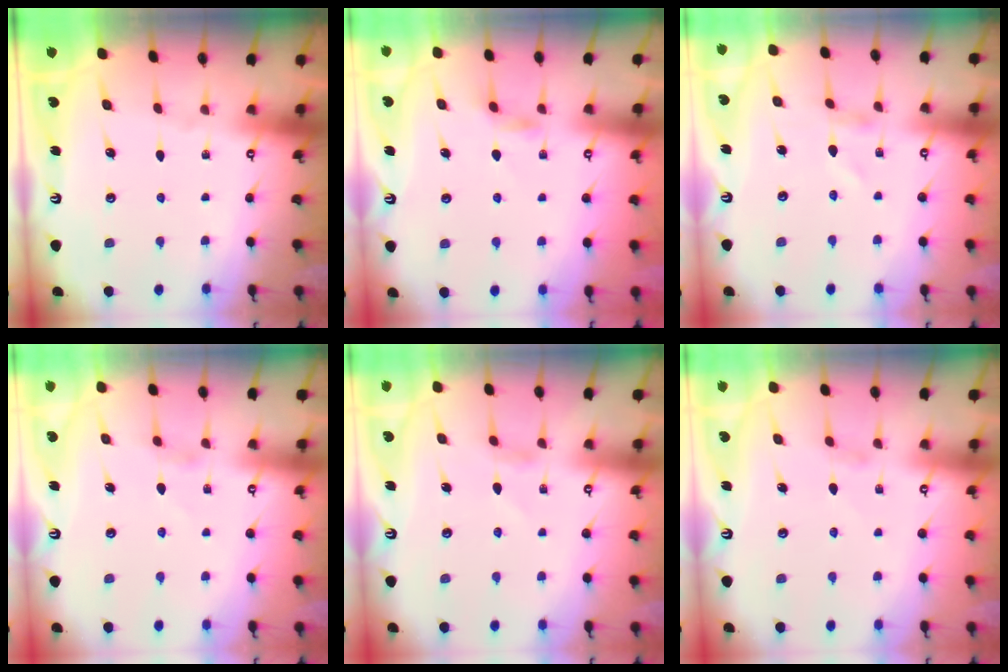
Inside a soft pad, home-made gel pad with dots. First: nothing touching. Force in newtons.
{"total": 3.3, "press": 3.3, "slide": 0.5}
{"total": 0.9, "press": 0.9, "slide": 0.1}
{"total": 0.7, "press": 0.6, "slide": 0.3}
{"total": 2.7, "press": 2.7, "slide": 0.3}
{"total": 0.7, "press": 0.6, "slide": 0.3}